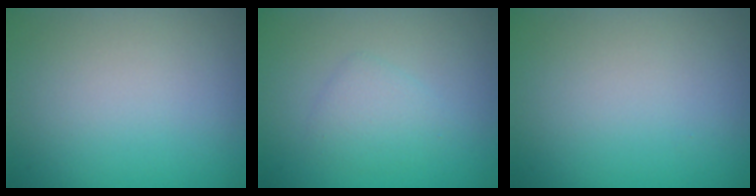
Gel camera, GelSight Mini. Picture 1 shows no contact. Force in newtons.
{"total": 2.0, "press": 2.0, "slide": 0.1}
{"total": 0.0}